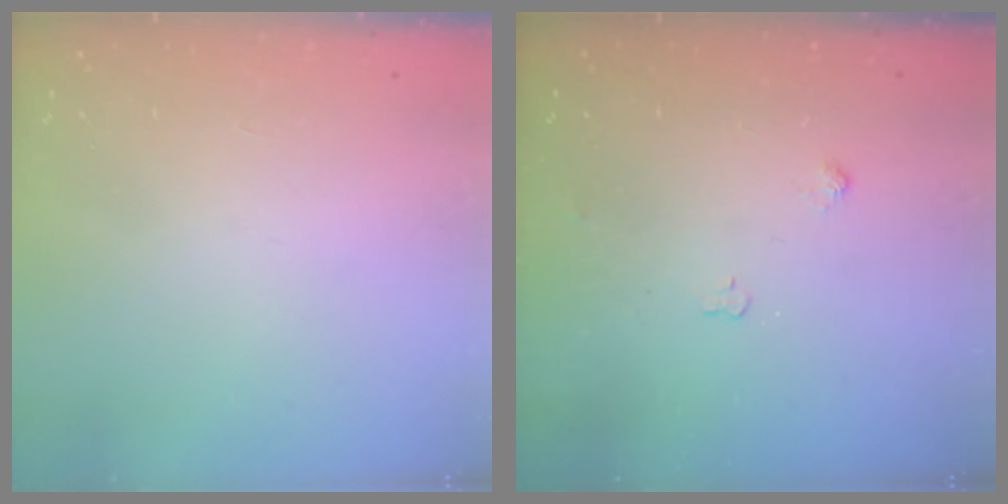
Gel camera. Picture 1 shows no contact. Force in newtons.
{"total": 5.3, "press": 5.3, "slide": 0.8}